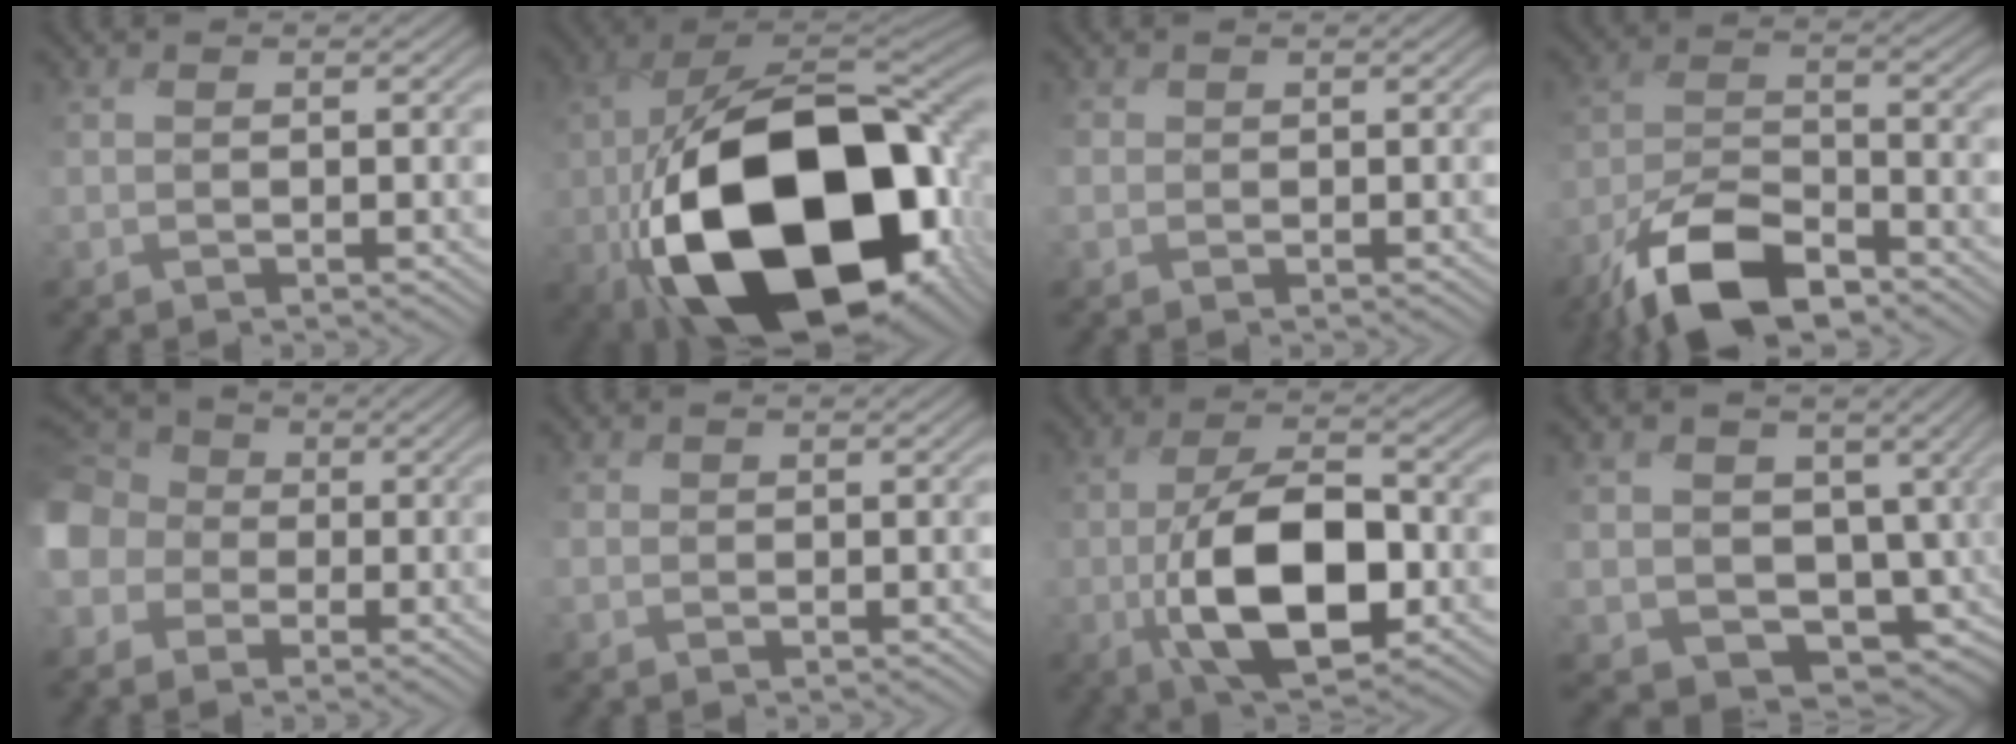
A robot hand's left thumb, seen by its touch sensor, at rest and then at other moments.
{"total": 22.6, "force": [-5.2, 14.1, 16.9], "torque": [-0.369, -0.069, -0.041]}
{"total": 1.9, "force": [0.0, 1.9, -0.1], "torque": [-0.017, -0.005, -0.006]}
{"total": 10.9, "force": [-7.5, 4.1, 6.8], "torque": [-0.128, 0.002, -0.159]}
{"total": 11.2, "force": [-2.4, 9.9, 4.7], "torque": [-0.177, -0.016, -0.083]}
{"total": 1.3, "force": [0.0, 1.3, -0.2], "torque": [-0.003, -0.003, -0.004]}
{"total": 11.1, "force": [-2.5, 5.6, 9.3], "torque": [-0.185, -0.007, -0.049]}
{"total": 10.1, "force": [0.5, 8.1, 5.9], "torque": [-0.132, -0.035, 0.013]}